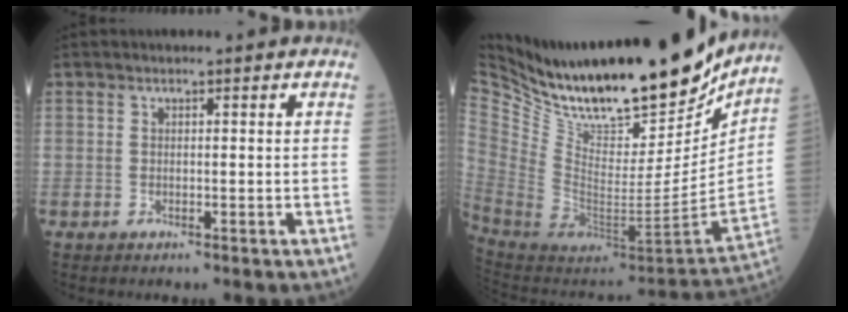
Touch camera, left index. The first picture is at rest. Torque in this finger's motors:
{"motor_torque": [-0.27, -1.29, 0.16, 0.09]}